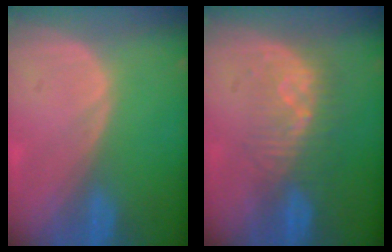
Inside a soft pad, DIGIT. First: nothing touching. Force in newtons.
{"total": 8.2, "press": 7.3, "slide": 3.7}